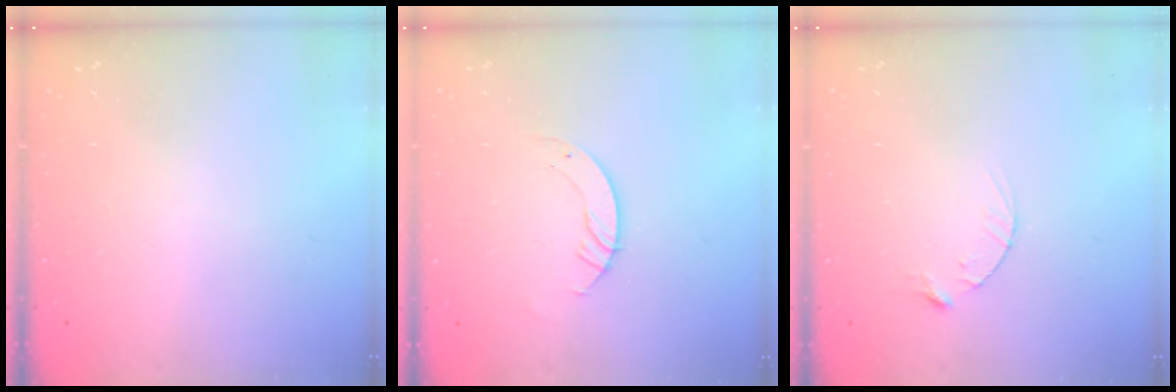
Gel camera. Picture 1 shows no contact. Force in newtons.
{"total": 3.3, "press": 3.3, "slide": 0.2}
{"total": 2.8, "press": 2.8, "slide": 0.4}